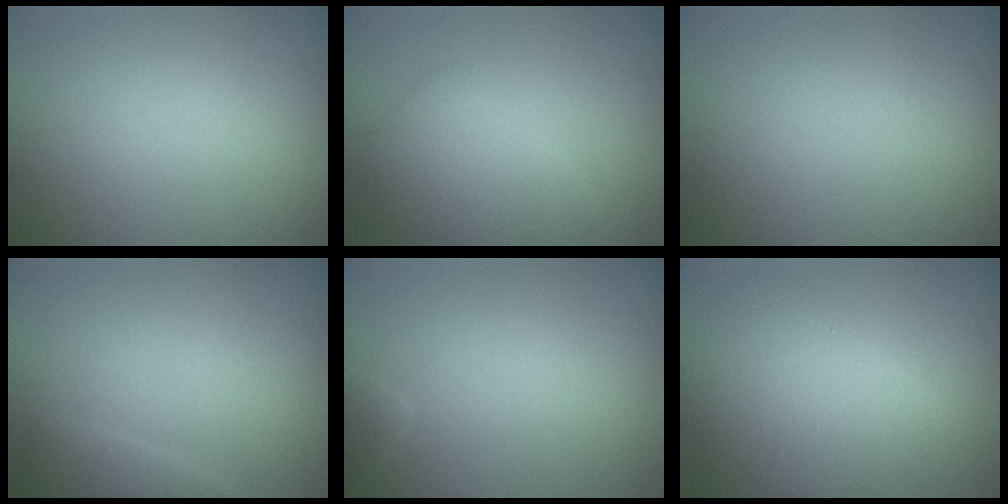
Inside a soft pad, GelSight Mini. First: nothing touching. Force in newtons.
{"total": 4.2, "press": 4.2, "slide": 0.0}
{"total": 0.0}
{"total": 1.7, "press": 1.7, "slide": 0.2}
{"total": 1.1, "press": 1.1, "slide": 0.1}
{"total": 7.3, "press": 7.3, "slide": 0.2}